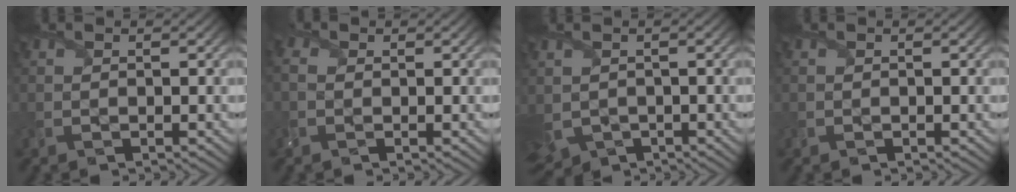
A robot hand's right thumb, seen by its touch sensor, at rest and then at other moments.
{"total": 2.1, "force": [-0.1, 1.8, 1.2], "torque": [-0.038, 0.000, -0.005]}
{"total": 4.2, "force": [-1.2, 3.0, 2.7], "torque": [-0.080, -0.028, -0.016]}
{"total": 0.0}